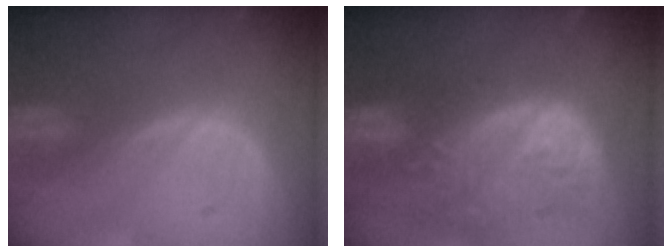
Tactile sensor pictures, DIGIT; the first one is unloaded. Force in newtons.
{"total": 13.6, "press": 11.4, "slide": 7.4}